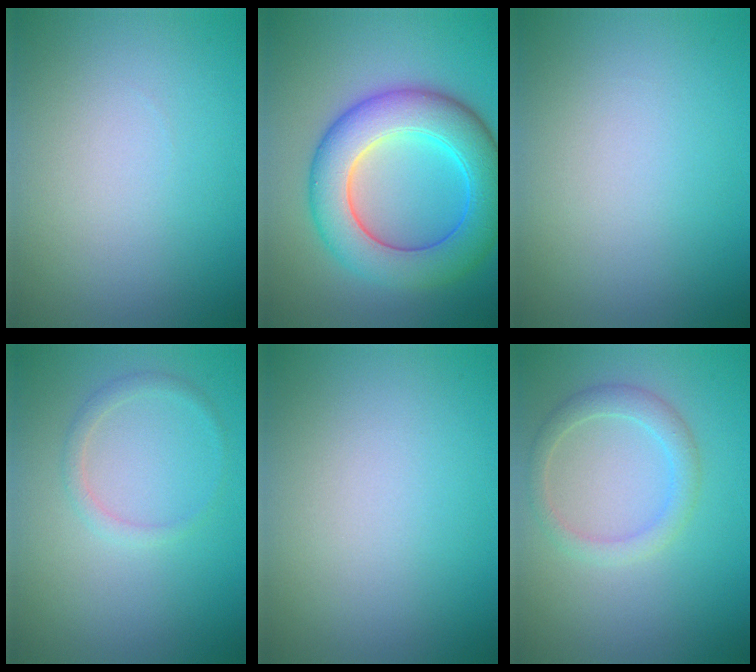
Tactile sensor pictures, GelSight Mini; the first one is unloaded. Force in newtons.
{"total": 9.0, "press": 9.0, "slide": 0.2}
{"total": 0.0}
{"total": 1.3, "press": 1.3, "slide": 0.1}
{"total": 0.0}
{"total": 2.3, "press": 2.3, "slide": 0.0}